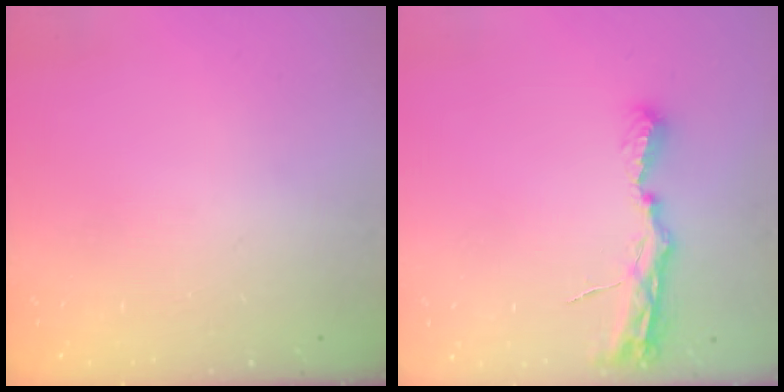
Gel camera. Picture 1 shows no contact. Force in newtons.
{"total": 7.7, "press": 7.7, "slide": 0.8}